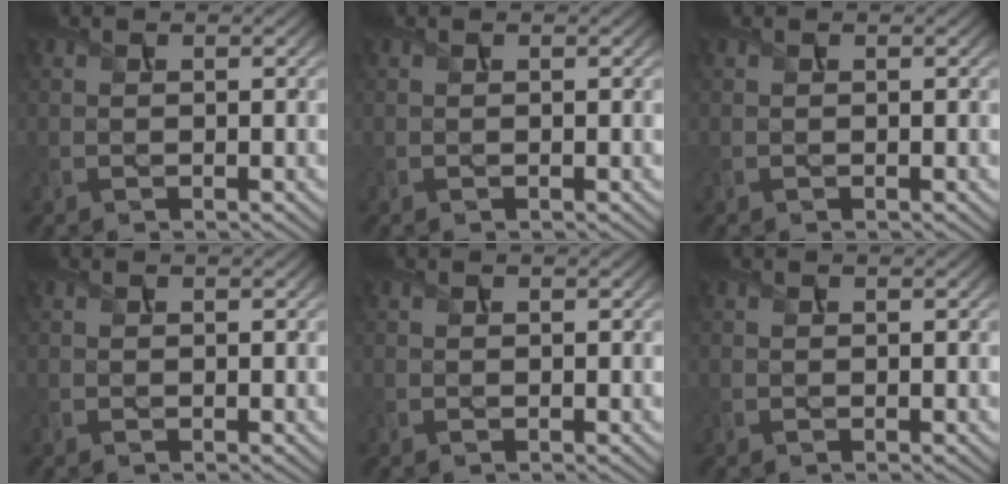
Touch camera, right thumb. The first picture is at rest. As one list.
[{"total": 0.0}, {"total": 0.0}, {"total": 0.0}, {"total": 0.0}, {"total": 0.0}]